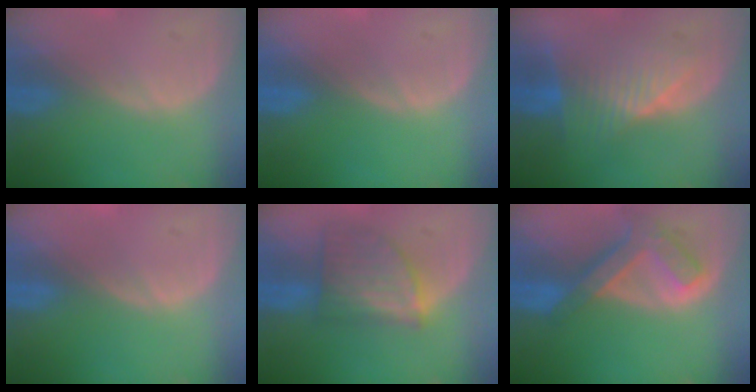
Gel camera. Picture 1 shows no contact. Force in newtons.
{"total": 0.0}
{"total": 8.1, "press": 7.0, "slide": 4.1}
{"total": 0.7, "press": 0.1, "slide": 0.7}
{"total": 7.3, "press": 6.8, "slide": 2.7}
{"total": 7.6, "press": 6.4, "slide": 4.0}